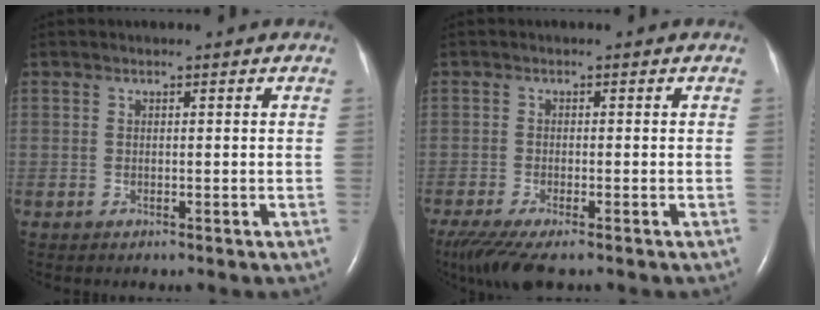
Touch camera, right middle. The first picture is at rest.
{"total": 6.7, "force": [-4.9, 1.0, 4.4], "torque": [-0.080, -0.020, -0.084]}